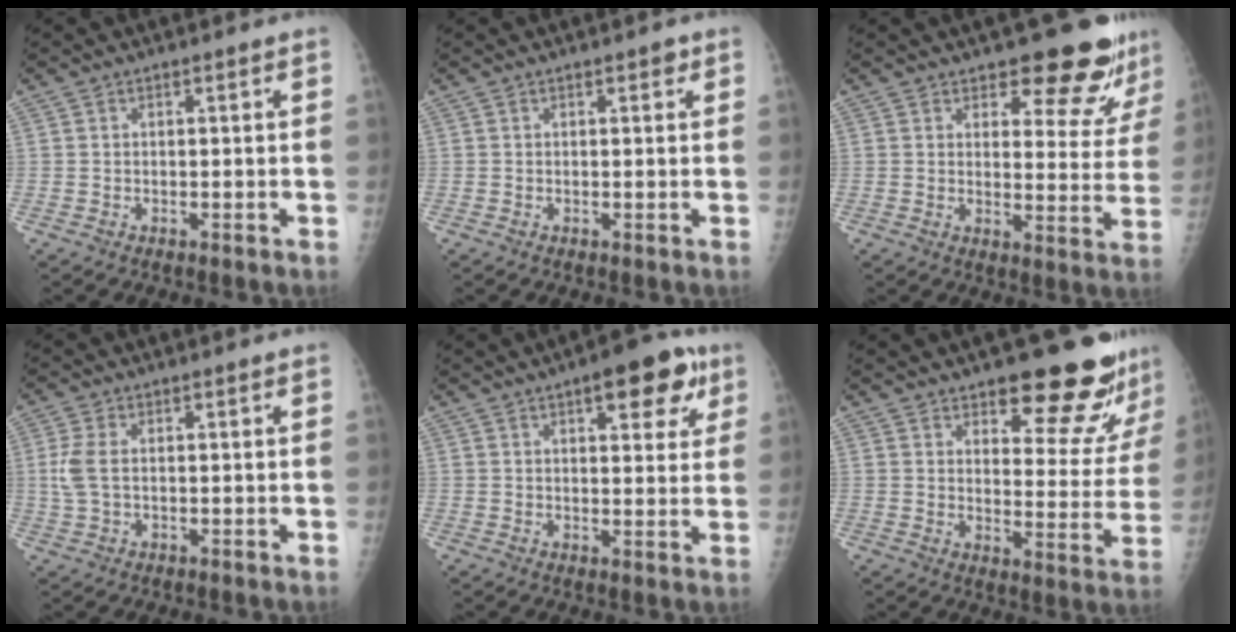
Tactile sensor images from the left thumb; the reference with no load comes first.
{"total": 1.1, "force": [0.6, 0.5, 0.7], "torque": [-0.001, 0.000, 0.004]}
{"total": 12.5, "force": [10.4, 4.1, 5.6], "torque": [-0.027, -0.079, 0.121]}
{"total": 4.0, "force": [0.1, 2.4, 3.2], "torque": [-0.095, 0.005, -0.001]}
{"total": 11.0, "force": [5.6, 4.6, 8.3], "torque": [-0.068, -0.012, 0.065]}
{"total": 16.9, "force": [13.5, 5.3, 8.6], "torque": [-0.062, -0.099, 0.169]}